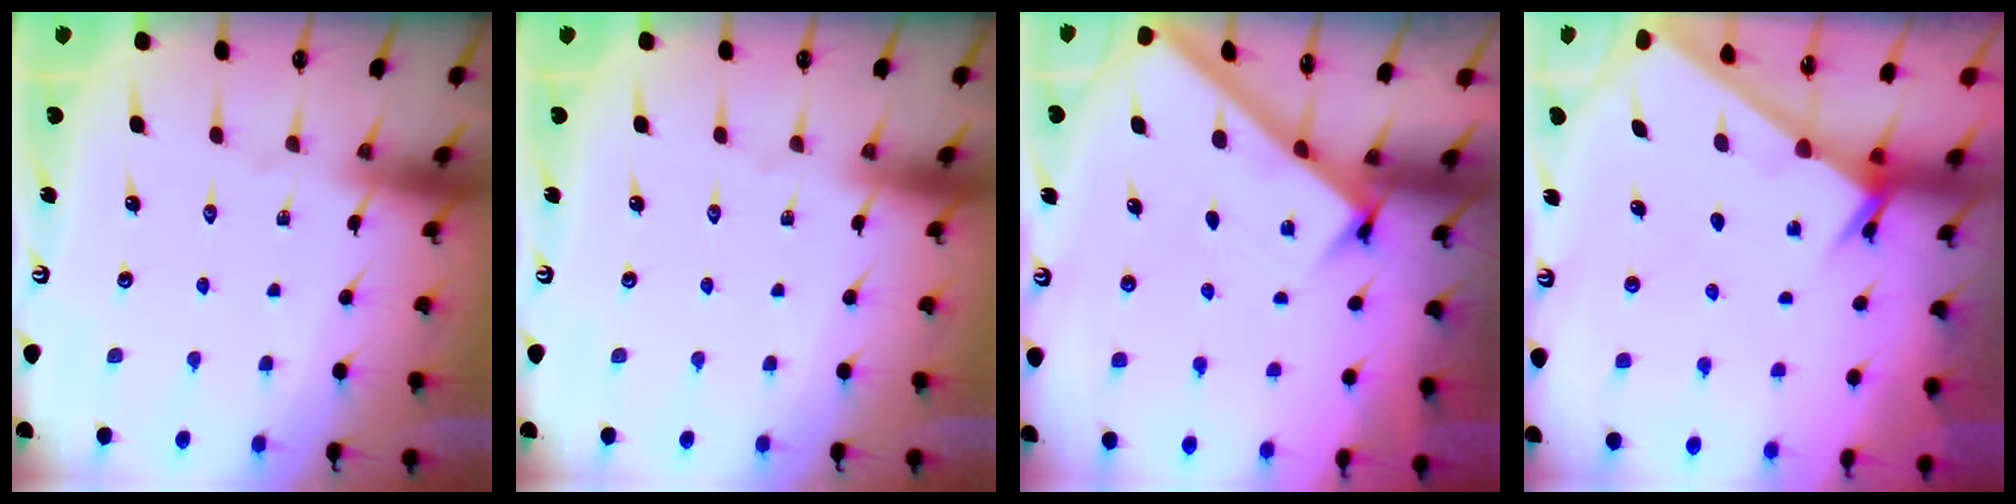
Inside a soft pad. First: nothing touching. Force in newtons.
{"total": 0.0}
{"total": 2.6, "press": 2.6, "slide": 0.3}
{"total": 2.5, "press": 2.5, "slide": 0.2}